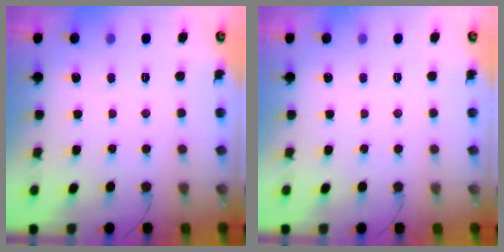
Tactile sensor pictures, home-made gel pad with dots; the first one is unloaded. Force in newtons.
{"total": 0.0}